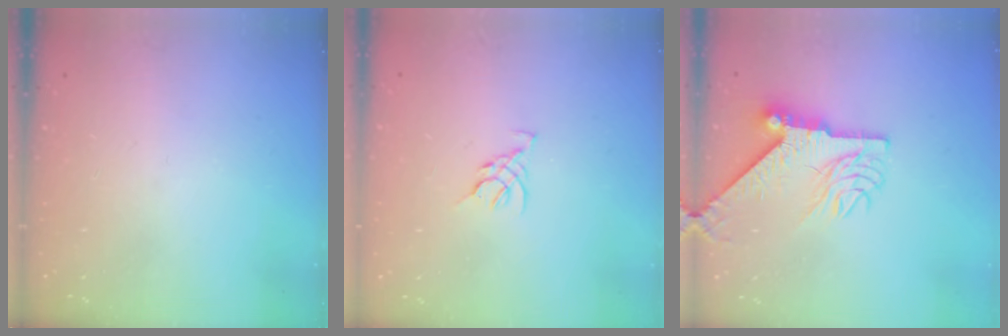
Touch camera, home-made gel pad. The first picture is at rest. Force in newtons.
{"total": 3.6, "press": 3.5, "slide": 0.8}
{"total": 10.2, "press": 10.1, "slide": 1.6}